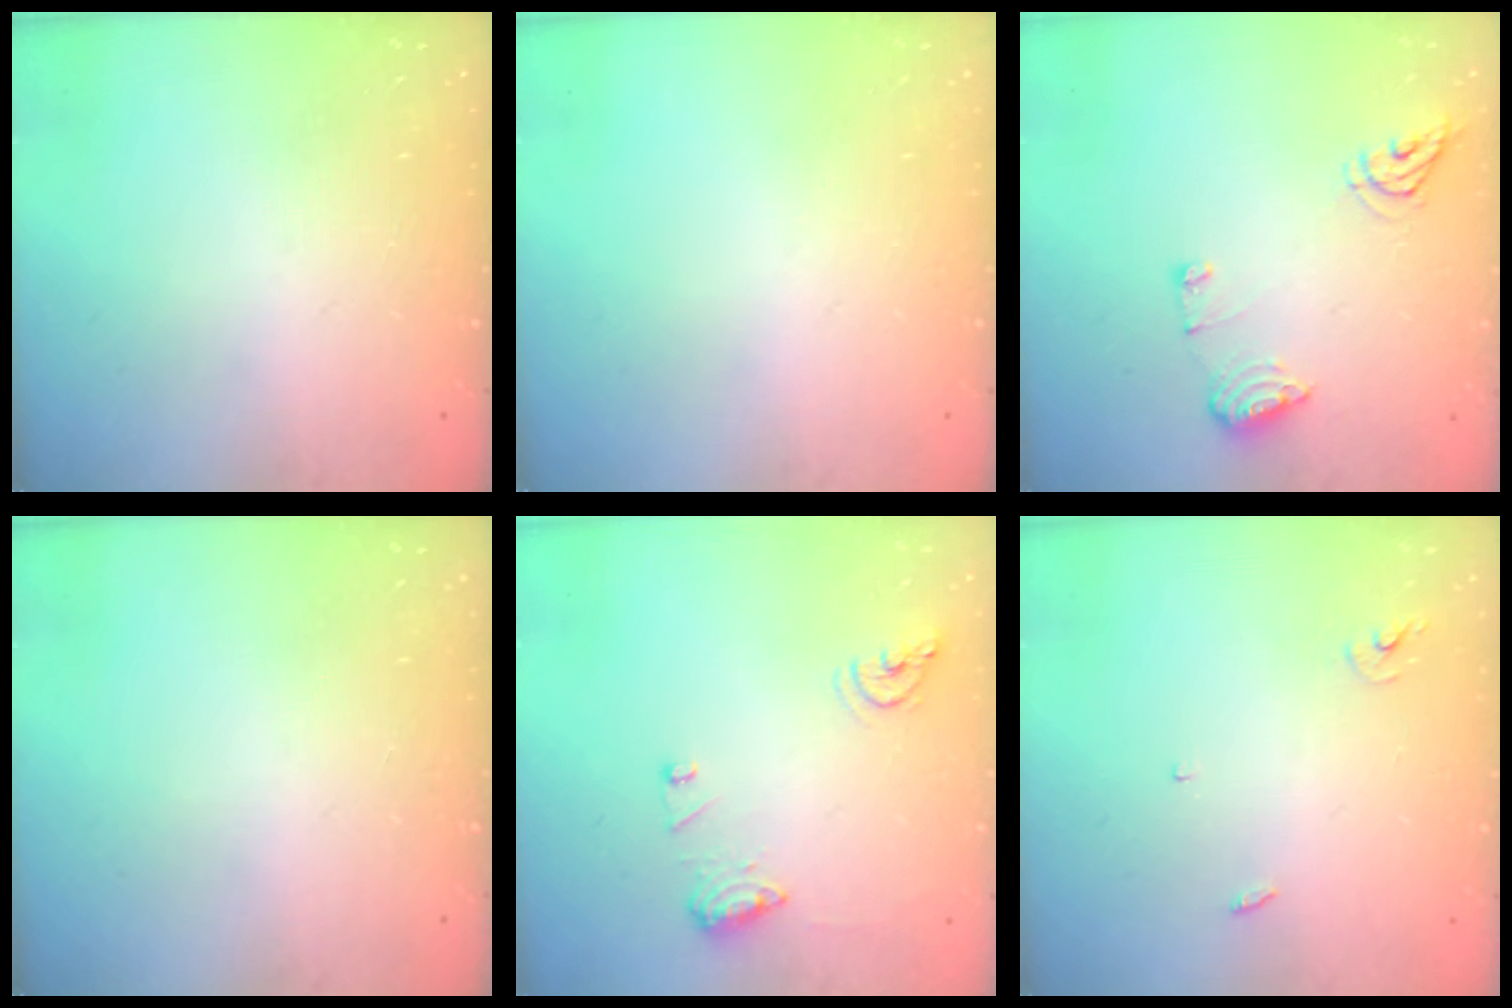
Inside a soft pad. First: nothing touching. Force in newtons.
{"total": 0.0}
{"total": 8.6, "press": 8.5, "slide": 0.1}
{"total": 0.0}
{"total": 10.4, "press": 10.4, "slide": 1.0}
{"total": 2.4, "press": 2.4, "slide": 0.1}